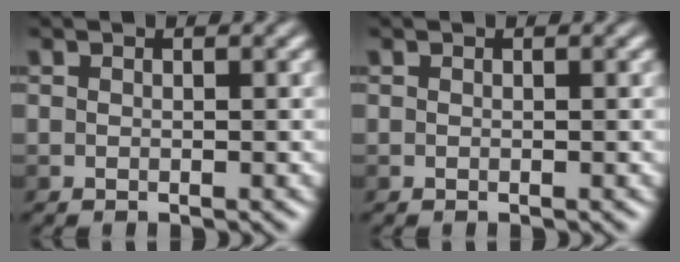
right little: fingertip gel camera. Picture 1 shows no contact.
{"total": 0.0}